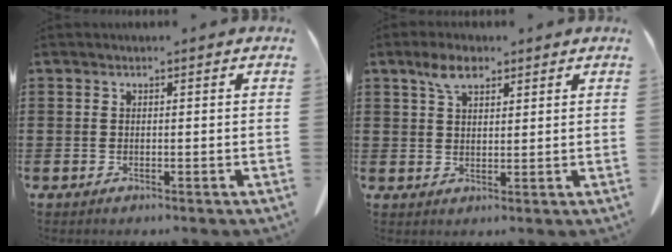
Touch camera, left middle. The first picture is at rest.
{"total": 4.5, "force": [2.9, 1.9, 2.8], "torque": [-0.063, 0.007, 0.052]}